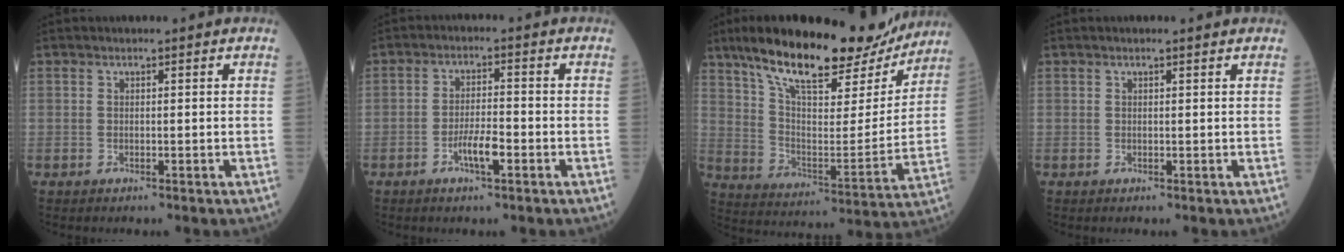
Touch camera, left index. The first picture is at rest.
{"total": 4.2, "force": [-2.2, 0.8, 3.6], "torque": [-0.070, -0.002, -0.041]}
{"total": 23.9, "force": [18.9, 6.9, 12.9], "torque": [-0.207, 0.002, 0.288]}
{"total": 0.7, "force": [0.5, -0.1, 0.5], "torque": [-0.010, 0.003, 0.009]}